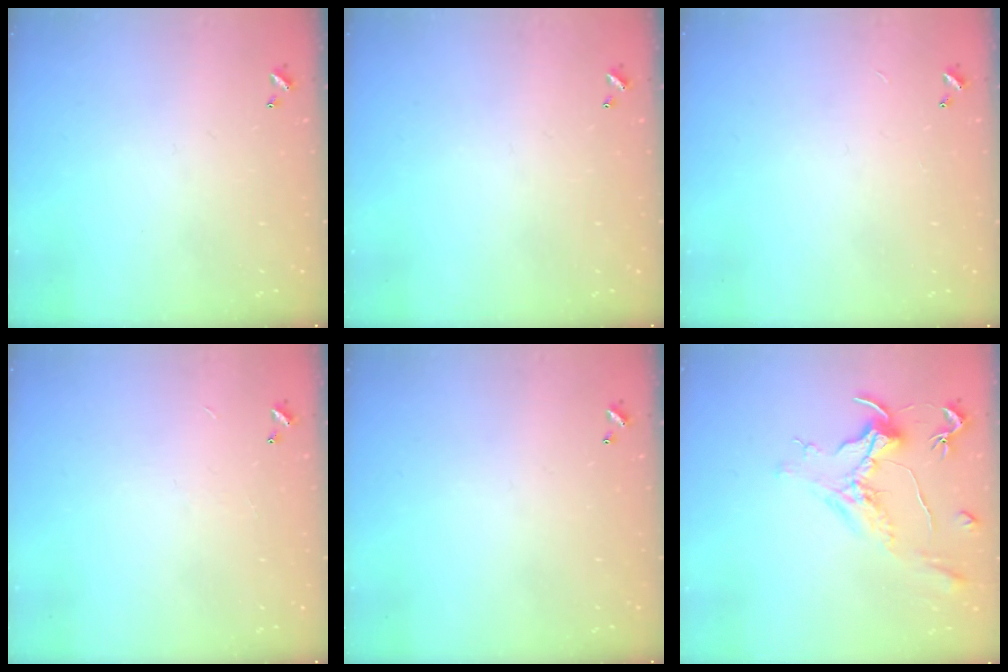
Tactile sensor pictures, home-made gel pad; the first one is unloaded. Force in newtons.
{"total": 0.0}
{"total": 0.9, "press": 0.9, "slide": 0.2}
{"total": 2.2, "press": 2.2, "slide": 0.3}
{"total": 0.0}
{"total": 1.6, "press": 1.4, "slide": 0.6}